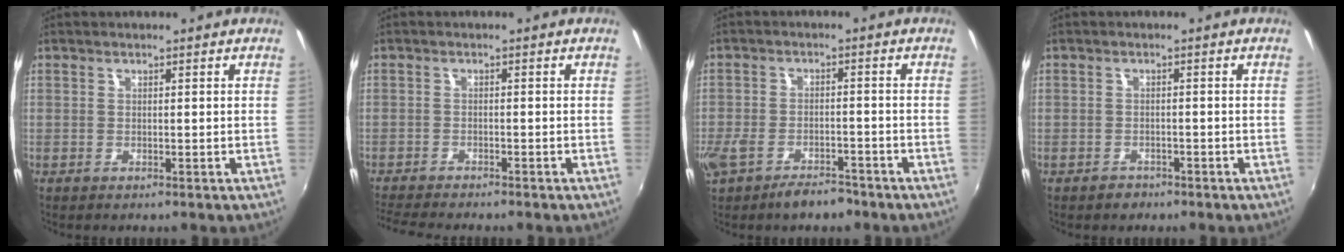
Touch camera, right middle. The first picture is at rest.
{"total": 6.7, "force": [-6.1, 0.4, 2.6], "torque": [-0.069, -0.025, -0.104]}
{"total": 9.2, "force": [-6.8, 4.2, 4.7], "torque": [-0.121, -0.017, -0.113]}
{"total": 2.0, "force": [-1.4, 1.3, 0.2], "torque": [-0.008, 0.000, -0.021]}